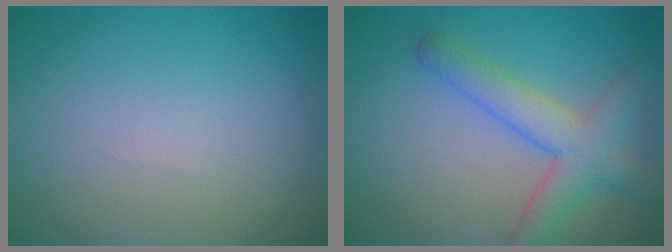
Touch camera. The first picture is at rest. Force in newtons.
{"total": 4.8, "press": 4.8, "slide": 0.3}